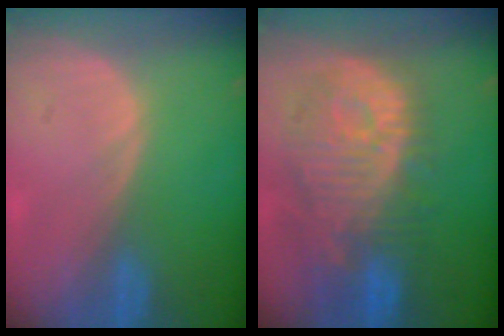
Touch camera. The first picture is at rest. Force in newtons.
{"total": 12.2, "press": 11.0, "slide": 5.3}